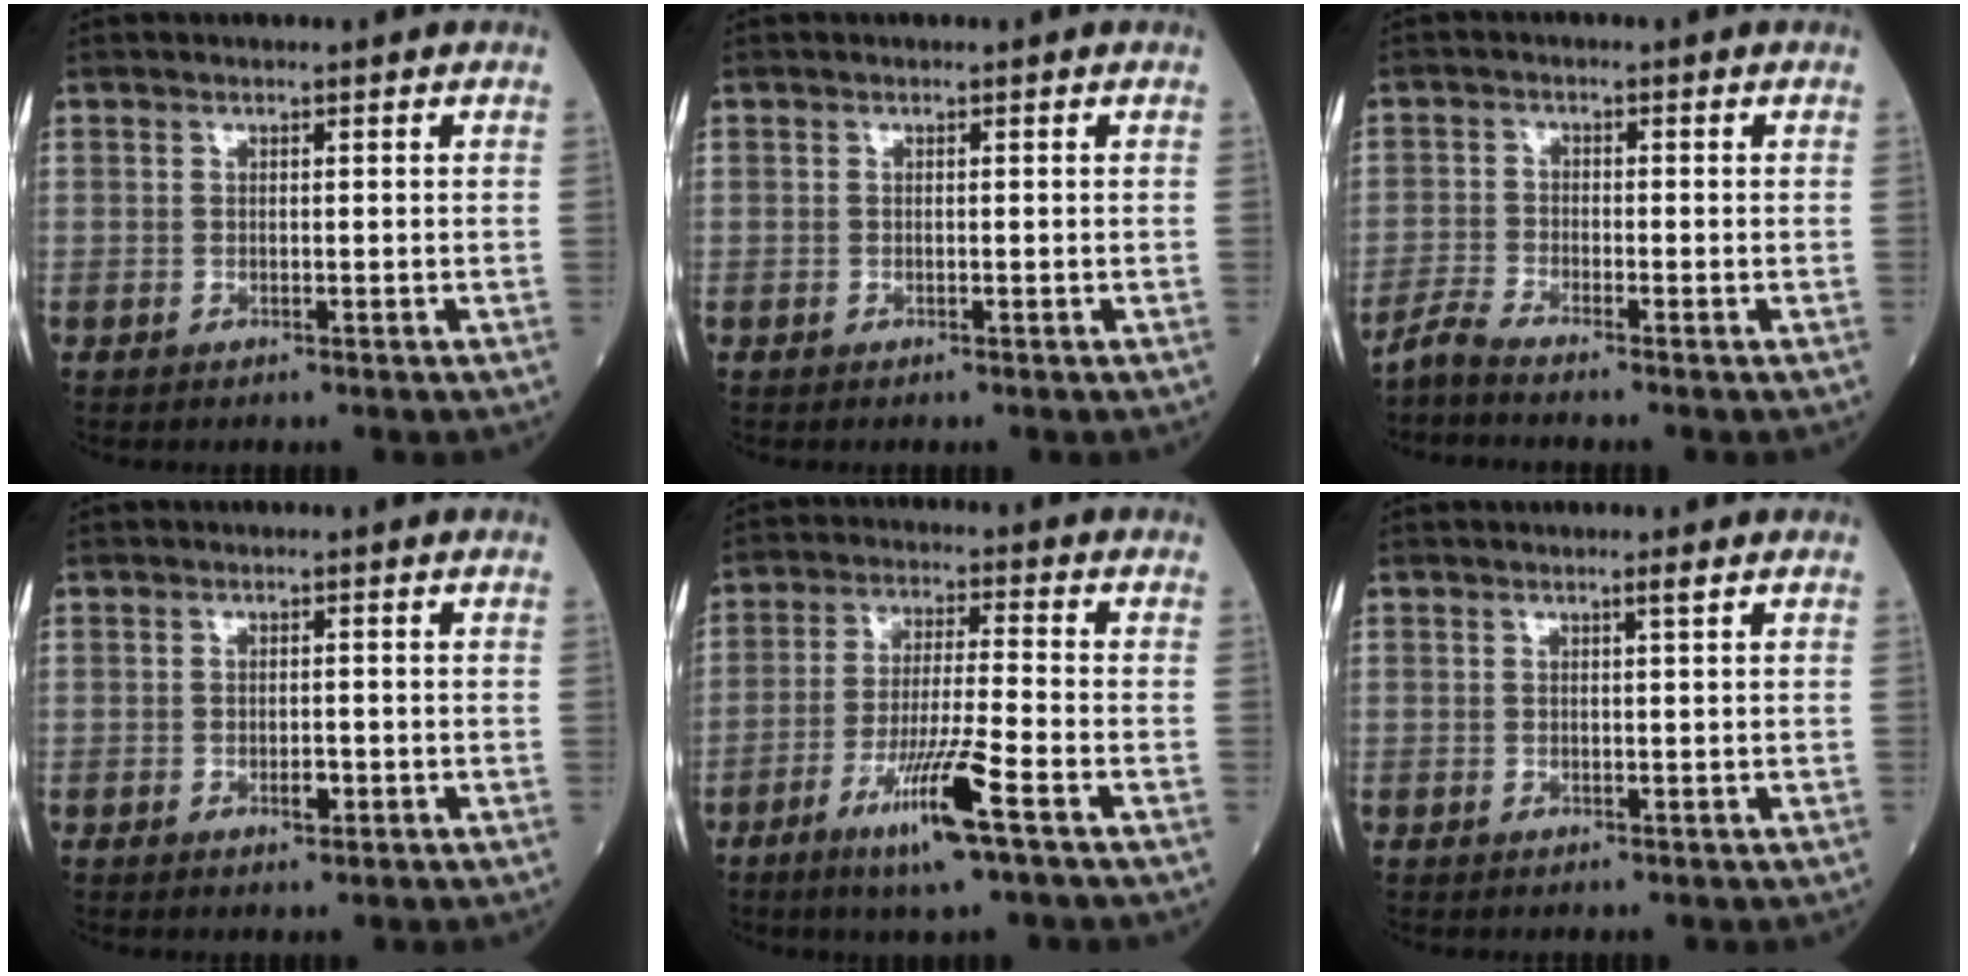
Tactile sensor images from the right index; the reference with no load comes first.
{"total": 0.0}
{"total": 3.1, "force": [-3.0, 0.0, 1.0], "torque": [-0.033, -0.011, -0.063]}
{"total": 2.1, "force": [-0.8, 1.0, 1.6], "torque": [-0.032, 0.000, -0.009]}
{"total": 10.9, "force": [-5.8, 0.1, 9.3], "torque": [-0.180, -0.019, -0.105]}
{"total": 1.0, "force": [0.5, 0.0, 0.8], "torque": [-0.020, 0.001, 0.010]}